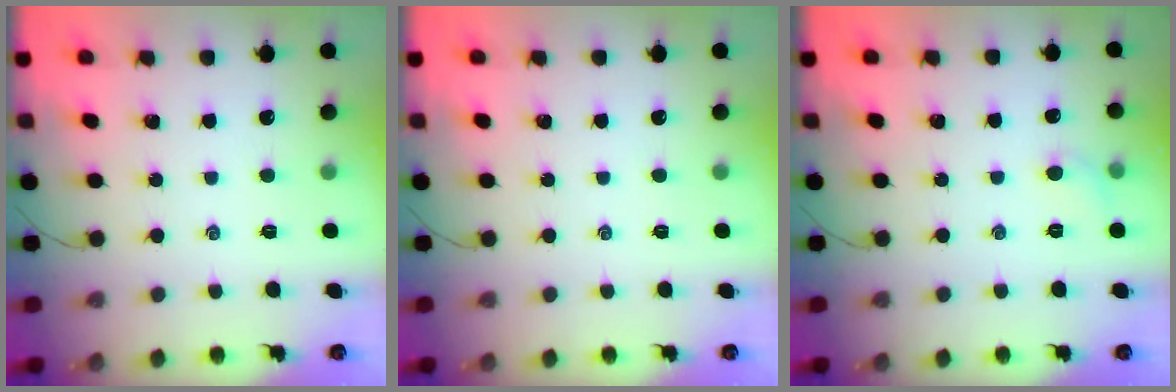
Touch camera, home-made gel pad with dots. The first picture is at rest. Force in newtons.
{"total": 0.0}
{"total": 4.0, "press": 3.8, "slide": 1.2}